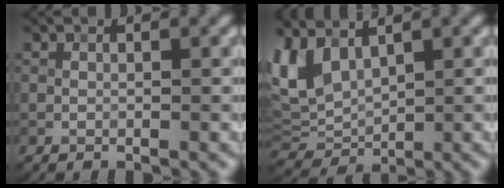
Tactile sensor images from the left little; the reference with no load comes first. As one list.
[{"total": 4.6, "force": [2.1, 2.7, 3.1], "torque": [-0.078, -0.006, 0.042]}]